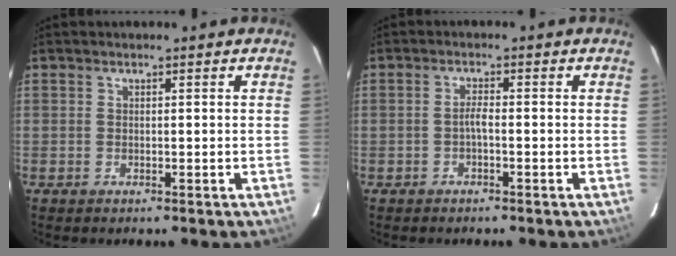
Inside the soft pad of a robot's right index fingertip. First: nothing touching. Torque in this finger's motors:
{"motor_torque": [0.40, -0.28, 0.16, 0.05]}